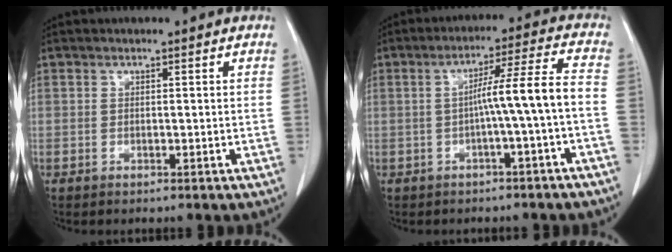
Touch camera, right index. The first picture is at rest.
{"total": 7.6, "force": [-1.7, -1.2, 7.3], "torque": [-0.117, 0.023, -0.021]}